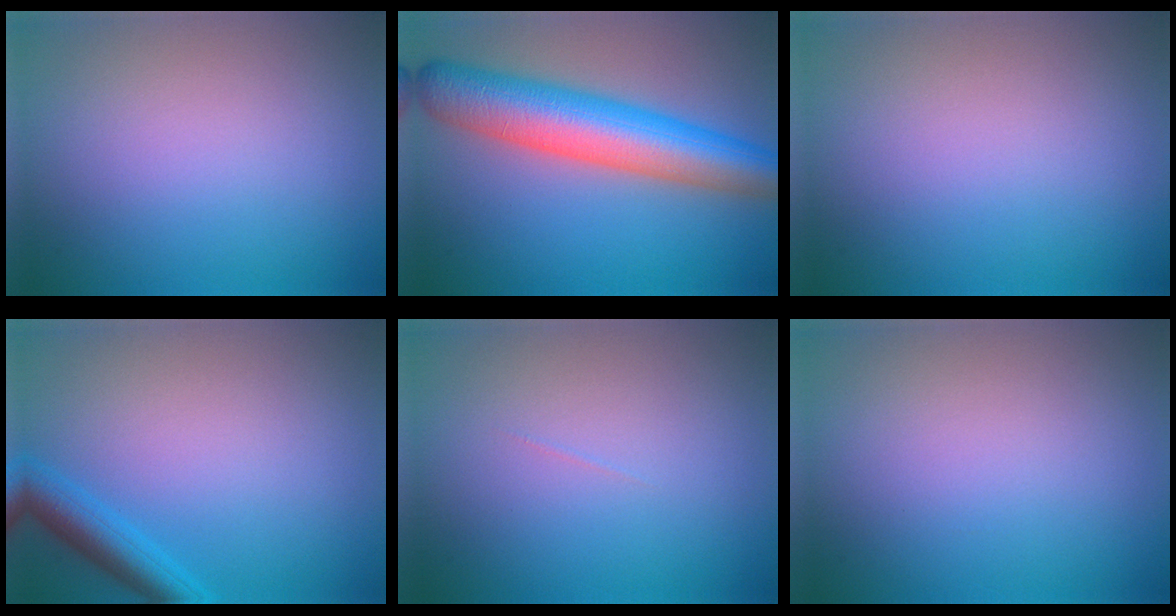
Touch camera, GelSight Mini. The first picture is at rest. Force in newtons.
{"total": 9.6, "press": 9.6, "slide": 0.3}
{"total": 0.0}
{"total": 3.5, "press": 3.5, "slide": 0.3}
{"total": 0.0}
{"total": 0.0}